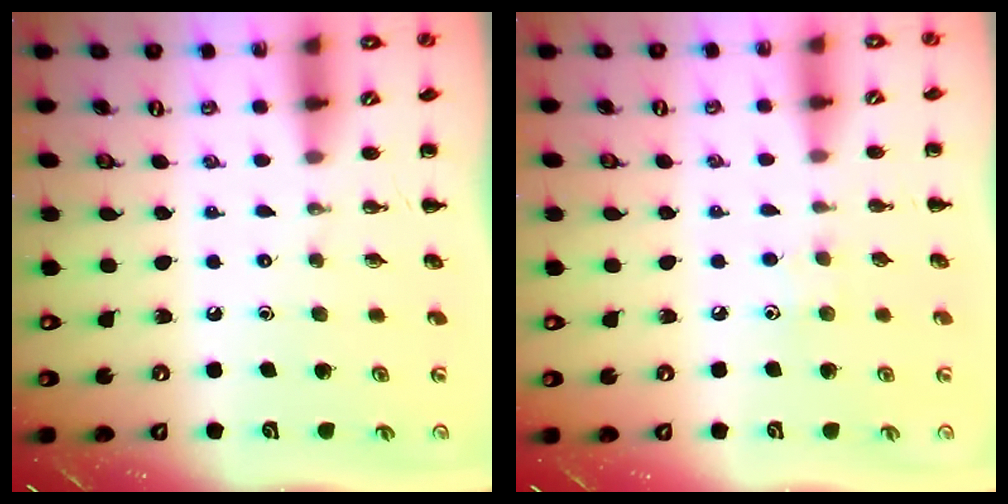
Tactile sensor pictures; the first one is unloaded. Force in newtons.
{"total": 4.2, "press": 4.0, "slide": 1.2}